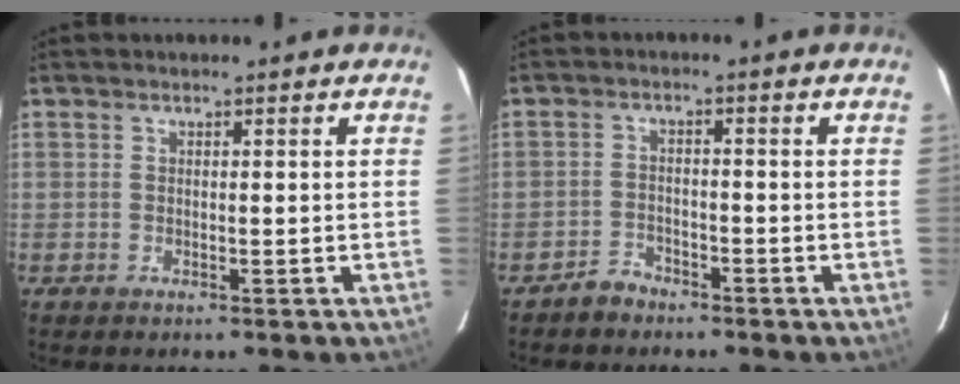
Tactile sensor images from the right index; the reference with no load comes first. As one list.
[{"total": 3.3, "force": [-2.7, 1.9, 0.3], "torque": [-0.012, 0.011, -0.048]}]